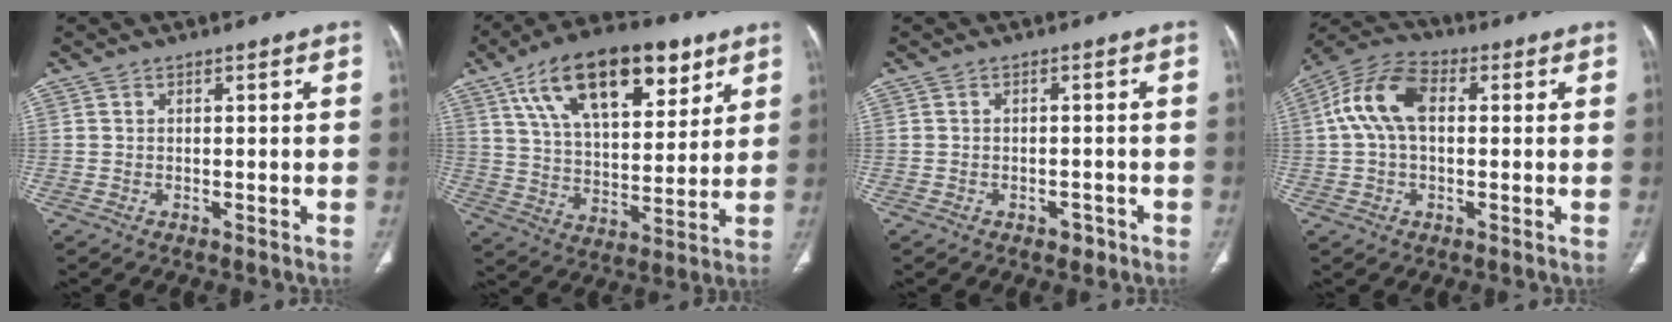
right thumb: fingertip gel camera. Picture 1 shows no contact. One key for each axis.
{"total": 22.8, "fx": 11.9, "fy": 10.9, "fz": 16.2, "tx": -0.239, "ty": -0.022, "tz": 0.204}
{"total": 2.0, "fx": -1.2, "fy": 1.3, "fz": 0.9, "tx": -0.008, "ty": 0.007, "tz": -0.012}
{"total": 11.3, "fx": 1.6, "fy": 6.8, "fz": 8.9, "tx": -0.182, "ty": 0.031, "tz": 0.022}